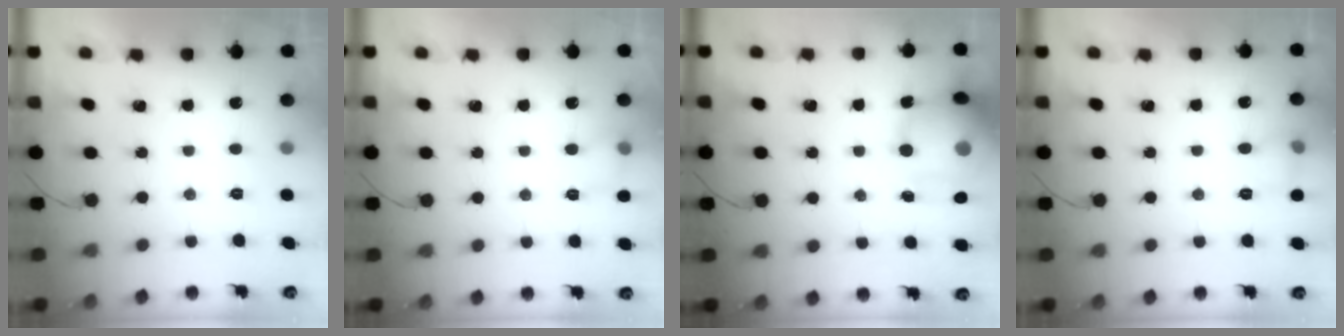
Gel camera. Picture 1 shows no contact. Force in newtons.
{"total": 4.7, "press": 4.6, "slide": 0.9}
{"total": 15.8, "press": 15.7, "slide": 2.3}
{"total": 6.1, "press": 5.9, "slide": 1.5}